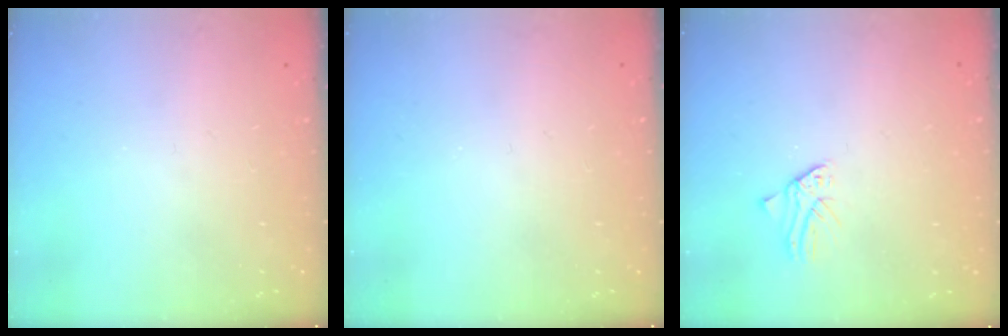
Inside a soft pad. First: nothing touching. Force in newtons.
{"total": 0.0}
{"total": 0.7, "press": 0.7, "slide": 0.1}